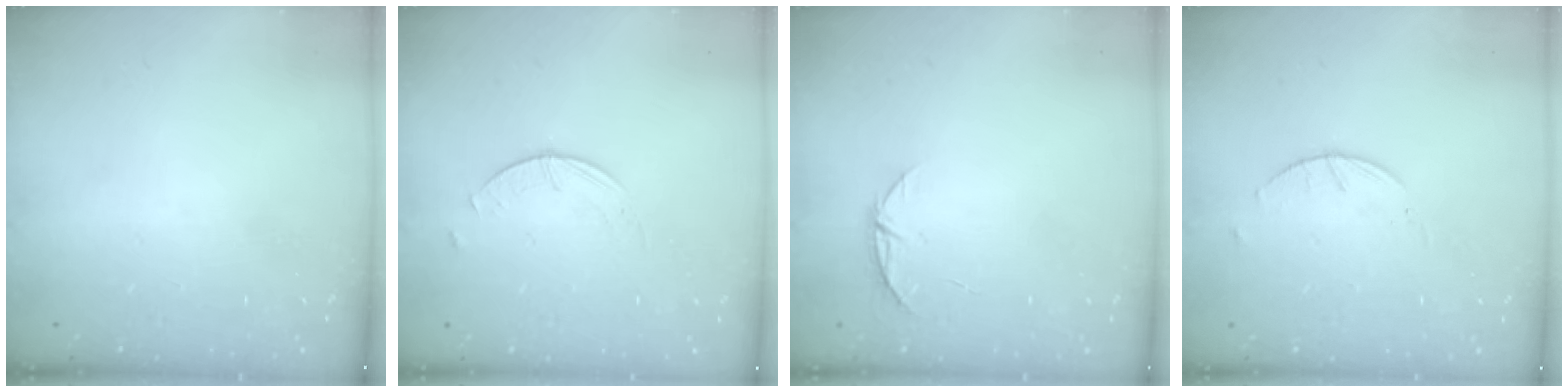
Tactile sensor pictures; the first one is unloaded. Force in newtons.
{"total": 0.9, "press": 0.9, "slide": 0.2}
{"total": 5.4, "press": 5.4, "slide": 0.6}
{"total": 2.6, "press": 2.6, "slide": 0.4}